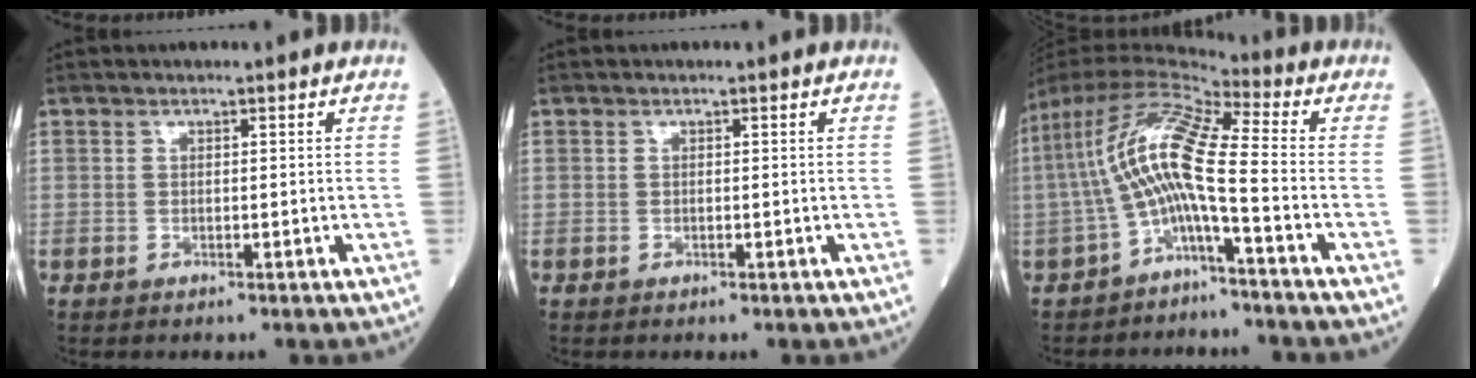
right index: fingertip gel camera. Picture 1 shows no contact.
{"total": 0.0}
{"total": 11.9, "force": [-2.3, 1.1, 11.6], "torque": [-0.236, 0.036, -0.055]}